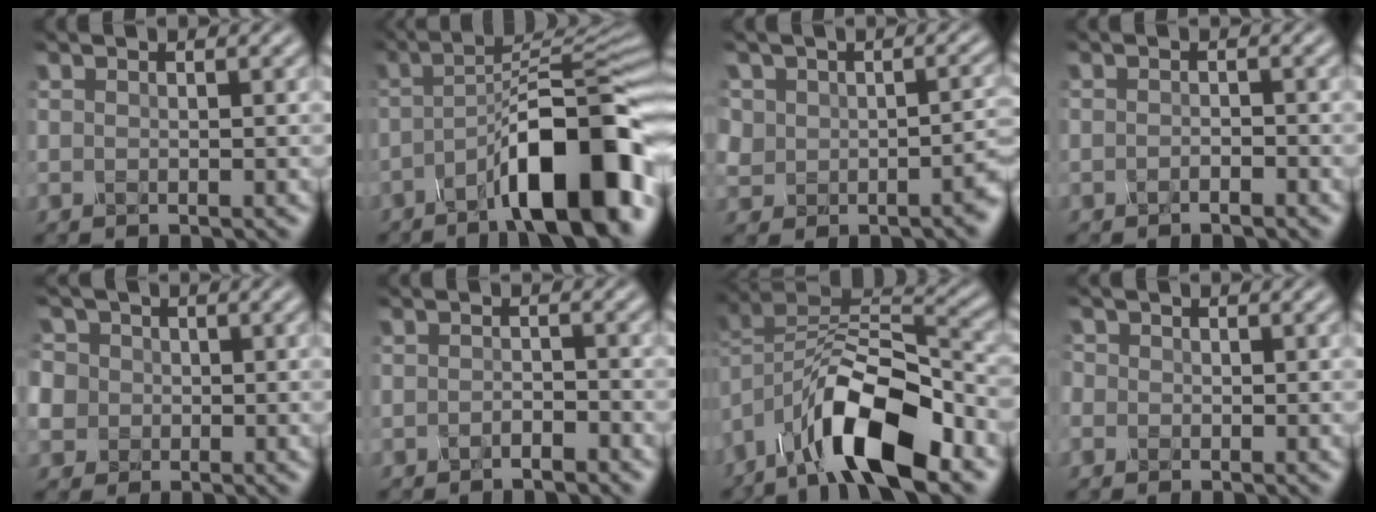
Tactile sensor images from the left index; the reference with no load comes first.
{"total": 11.9, "force": [-5.5, 3.0, 10.1], "torque": [-0.148, 0.011, -0.082]}
{"total": 2.7, "force": [-0.8, 2.5, 0.8], "torque": [0.002, 0.000, -0.008]}
{"total": 0.8, "force": [-0.8, -0.1, 0.0], "torque": [-0.006, -0.001, -0.006]}
{"total": 5.6, "force": [0.4, 5.3, 1.8], "torque": [-0.055, 0.034, -0.011]}
{"total": 1.0, "force": [-1.0, -0.1, 0.1], "torque": [-0.009, 0.000, -0.013]}
{"total": 11.0, "force": [-6.2, 4.3, 7.9], "torque": [-0.141, 0.007, -0.116]}
{"total": 0.8, "force": [-0.1, 0.6, -0.5], "torque": [0.006, -0.004, 0.000]}